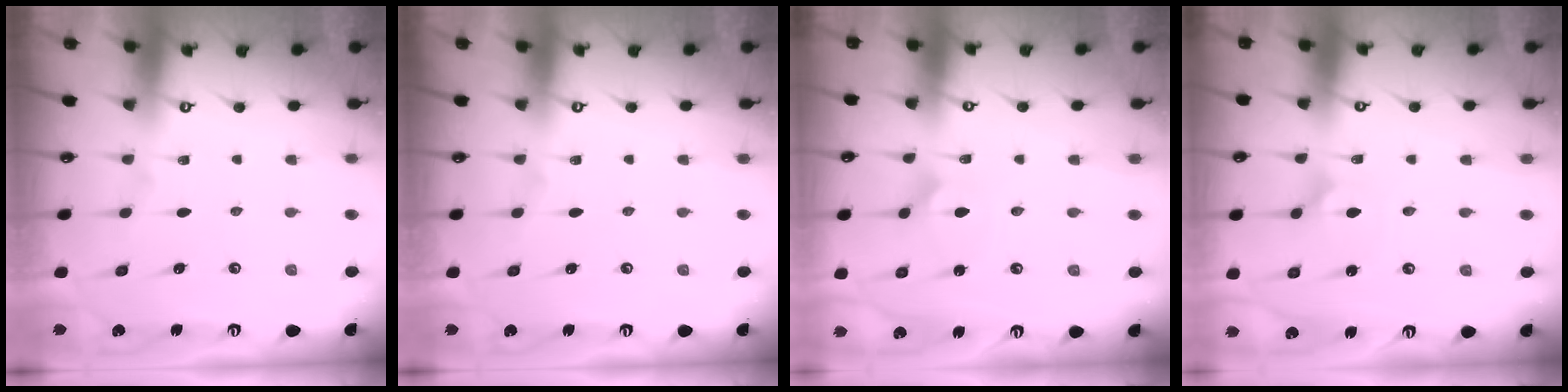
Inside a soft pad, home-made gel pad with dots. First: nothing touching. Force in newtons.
{"total": 0.0}
{"total": 2.2, "press": 2.2, "slide": 0.1}
{"total": 1.9, "press": 1.9, "slide": 0.1}